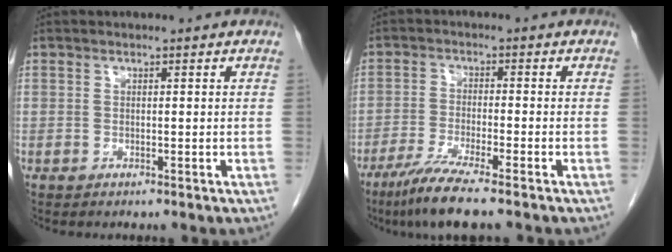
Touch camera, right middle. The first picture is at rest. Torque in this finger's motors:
{"motor_torque": [1.10, -1.03, 0.18, 0.05]}